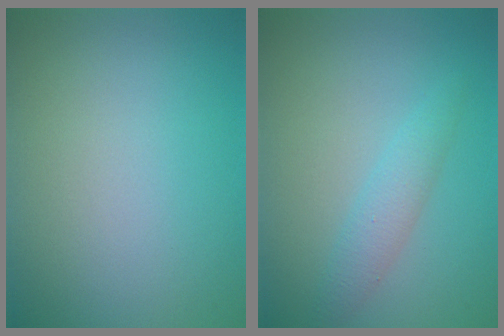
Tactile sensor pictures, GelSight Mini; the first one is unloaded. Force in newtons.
{"total": 2.0, "press": 2.0, "slide": 0.0}